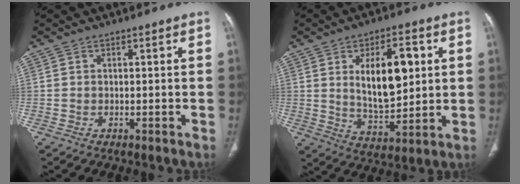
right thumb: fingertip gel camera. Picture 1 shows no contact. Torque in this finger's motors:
{"motor_torque": [-0.37, 0.72, 1.25, -0.18, 0.33]}